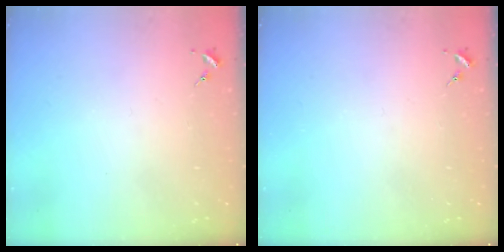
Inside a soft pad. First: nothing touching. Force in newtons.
{"total": 0.0}